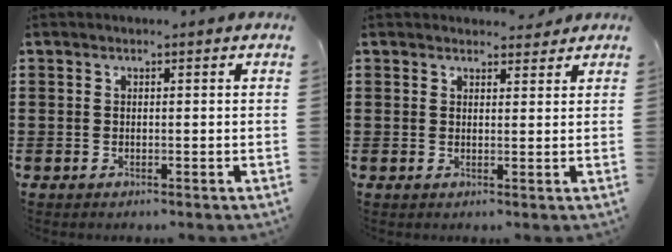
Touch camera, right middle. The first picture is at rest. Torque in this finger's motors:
{"motor_torque": [-0.01, -0.11, 0.02, 0.00]}